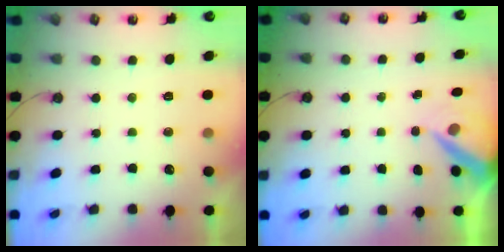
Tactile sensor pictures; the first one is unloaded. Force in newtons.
{"total": 5.9, "press": 5.8, "slide": 0.6}